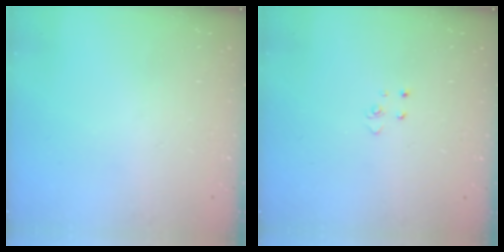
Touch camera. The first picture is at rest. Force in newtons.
{"total": 2.8, "press": 2.8, "slide": 0.3}